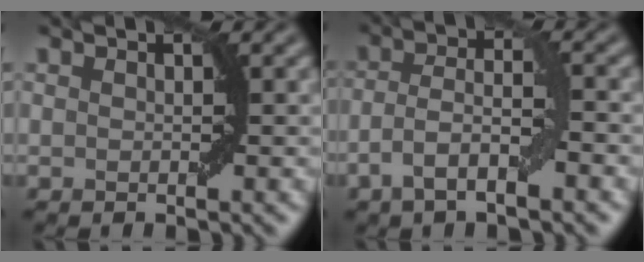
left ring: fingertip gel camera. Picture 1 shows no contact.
{"total": 4.4, "force": [-2.0, 1.3, 3.7], "torque": [-0.073, 0.009, -0.042]}